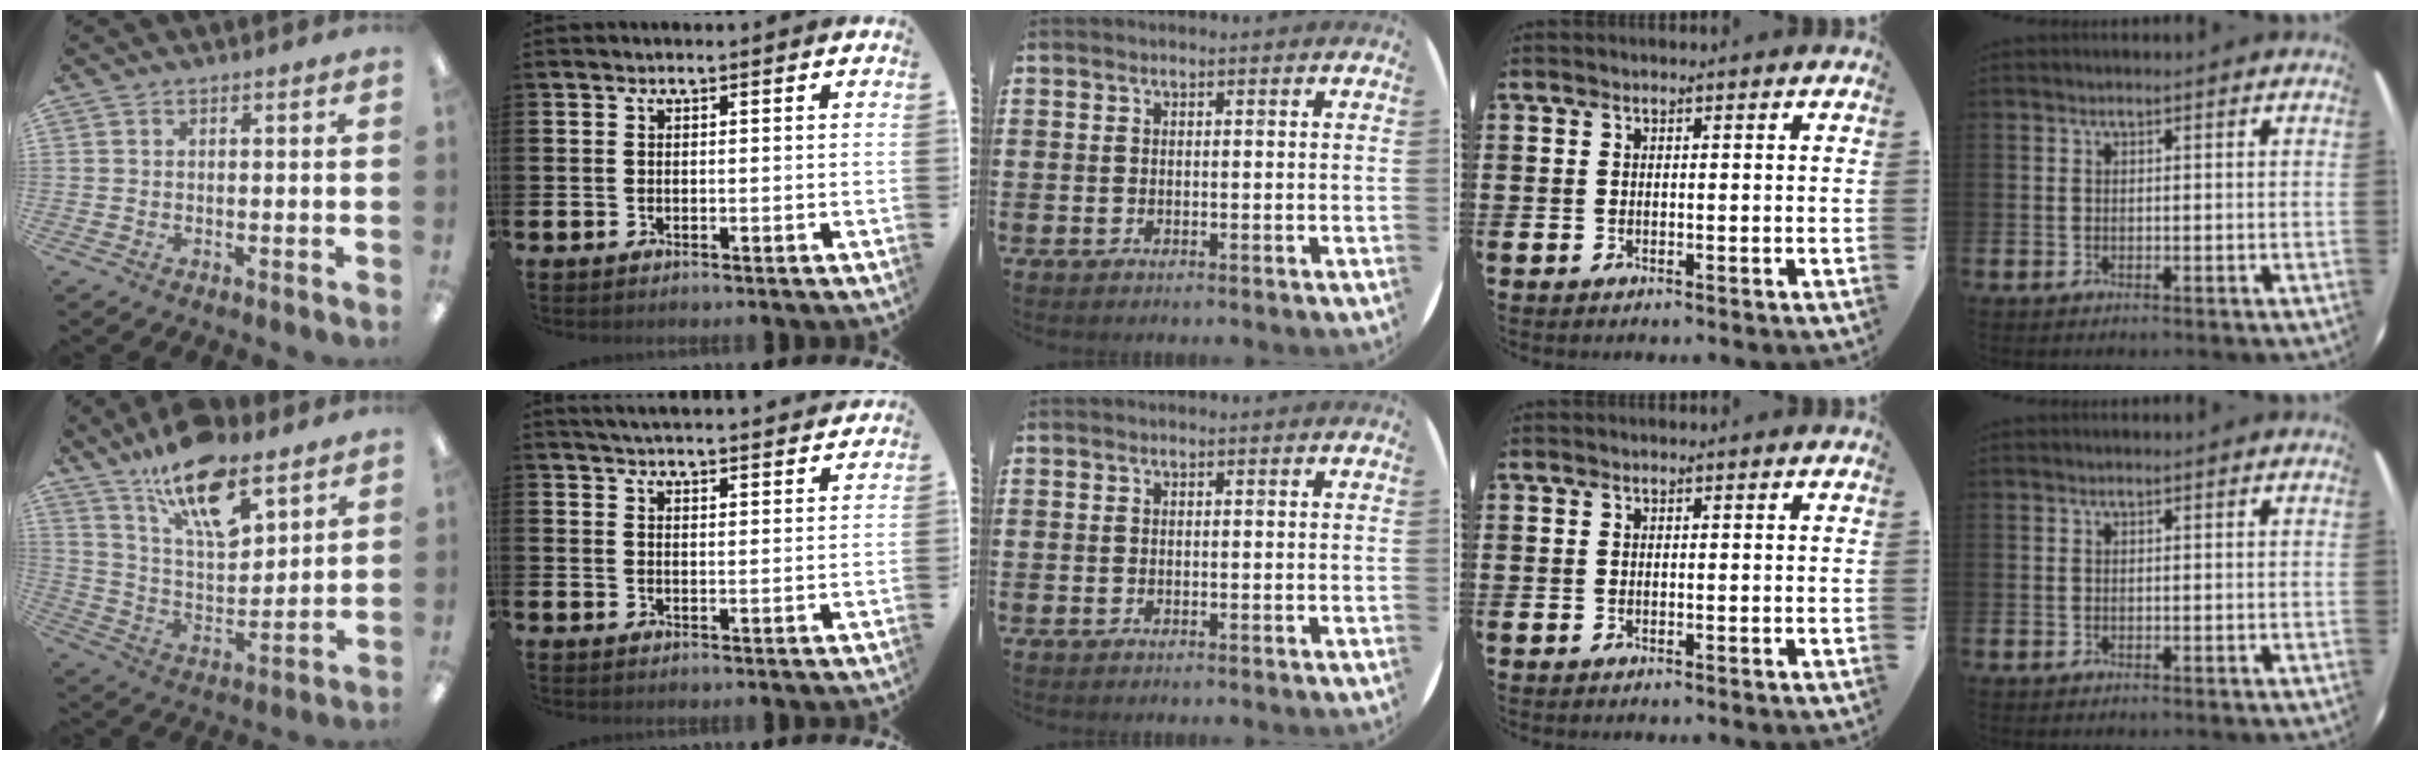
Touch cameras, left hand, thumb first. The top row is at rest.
{"thumb": {"total": 18.2, "force": [12.2, 7.2, 11.4], "torque": [-0.190, -0.065, 0.208]}, "index": {"total": 4.2, "force": [4.2, -0.1, 0.3], "torque": [-0.011, -0.027, 0.074]}}